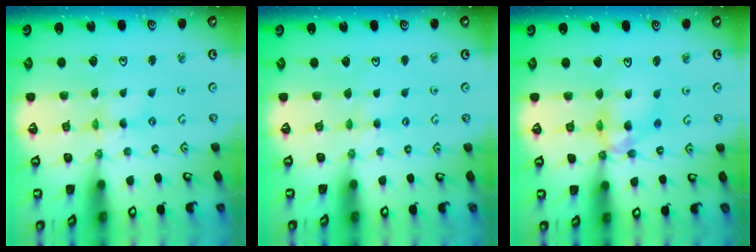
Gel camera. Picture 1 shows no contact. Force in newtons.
{"total": 2.8, "press": 2.8, "slide": 0.4}
{"total": 11.7, "press": 11.7, "slide": 0.9}